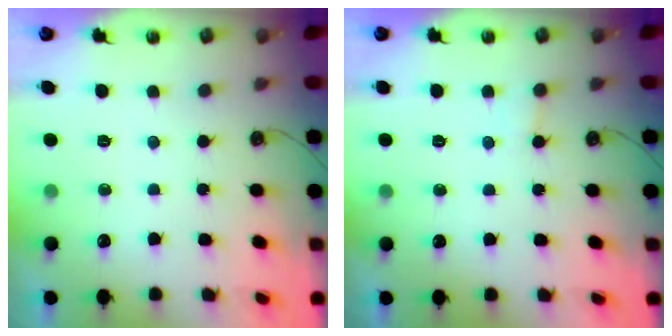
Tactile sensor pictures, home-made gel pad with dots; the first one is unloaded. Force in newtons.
{"total": 4.9, "press": 4.8, "slide": 0.4}